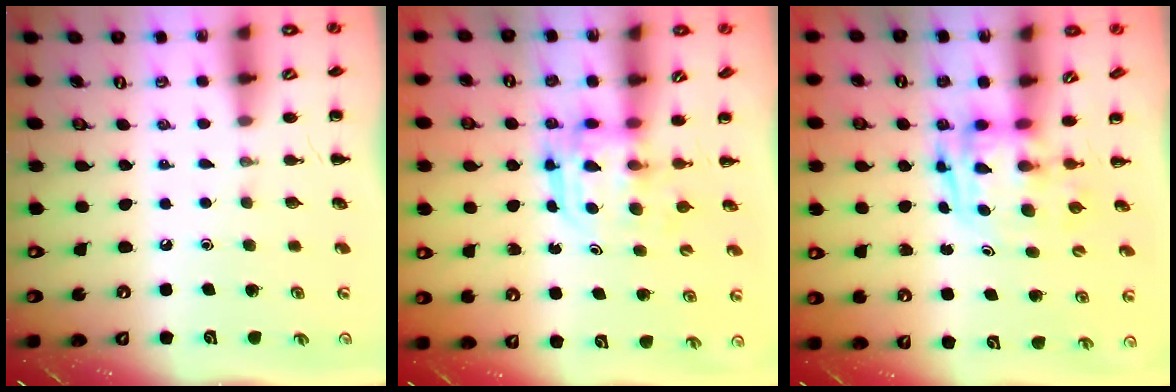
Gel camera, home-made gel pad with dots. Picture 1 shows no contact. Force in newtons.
{"total": 3.0, "press": 3.0, "slide": 0.2}
{"total": 3.4, "press": 3.3, "slide": 0.6}